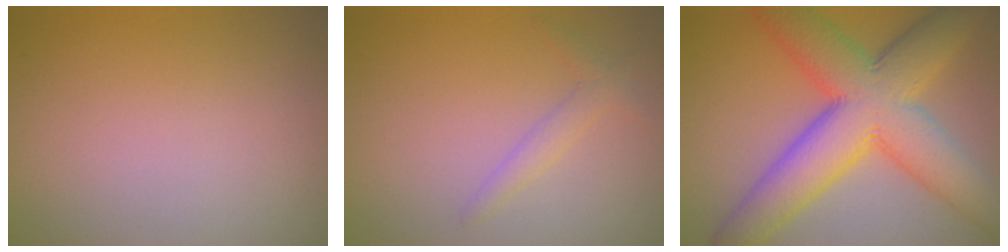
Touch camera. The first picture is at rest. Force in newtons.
{"total": 1.5, "press": 1.4, "slide": 0.1}
{"total": 11.3, "press": 11.3, "slide": 0.2}